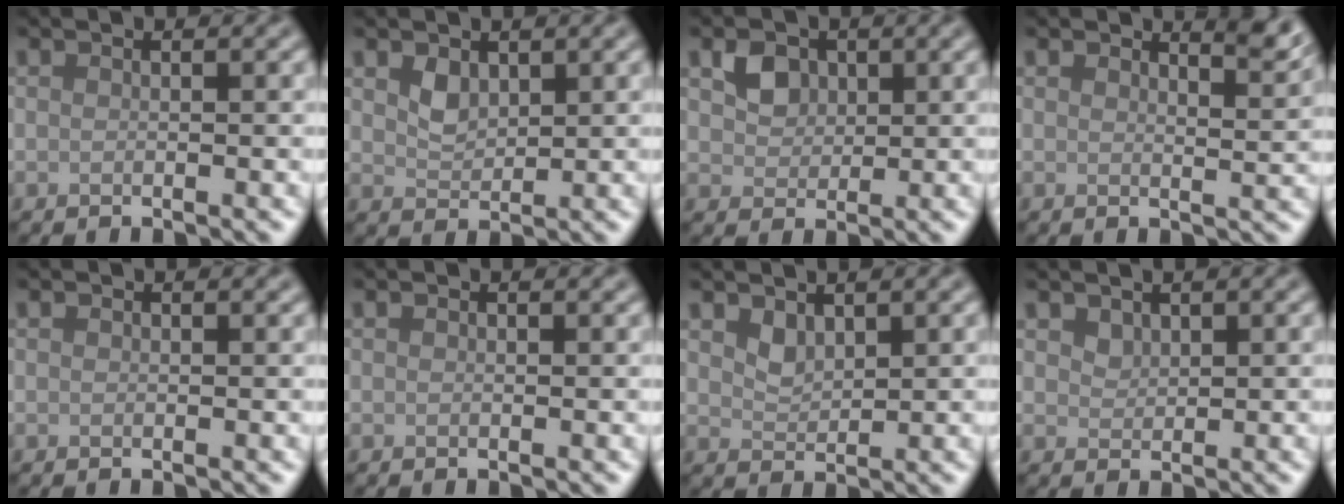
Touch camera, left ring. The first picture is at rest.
{"total": 1.7, "force": [0.9, 1.1, 0.9], "torque": [-0.016, -0.003, 0.024]}
{"total": 2.5, "force": [1.0, 2.0, 1.1], "torque": [-0.021, 0.000, 0.016]}
{"total": 2.5, "force": [2.2, 0.5, 1.1], "torque": [-0.008, -0.004, 0.028]}
{"total": 0.0}
{"total": 0.0}
{"total": 1.5, "force": [1.1, 0.8, 0.7], "torque": [-0.014, -0.005, 0.029]}
{"total": 1.0, "force": [0.8, 0.6, 0.2], "torque": [-0.007, -0.003, 0.022]}